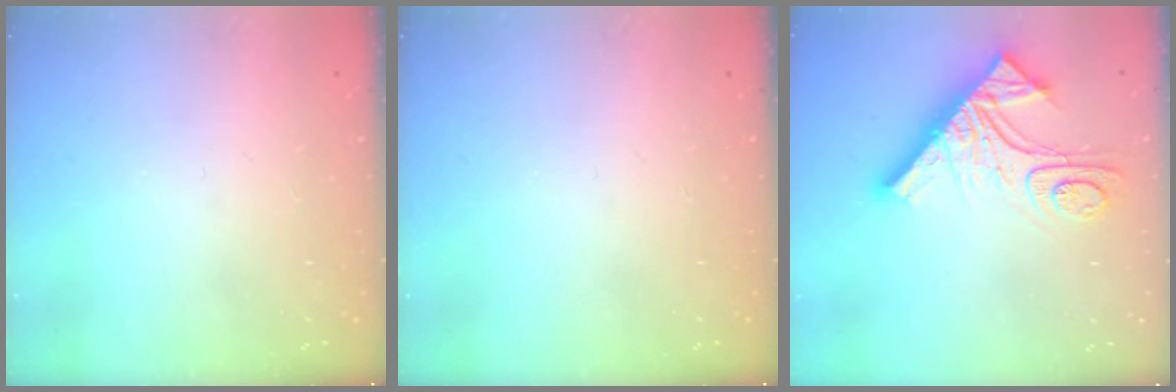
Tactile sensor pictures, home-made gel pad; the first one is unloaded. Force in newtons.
{"total": 0.0}
{"total": 16.3, "press": 16.3, "slide": 1.5}